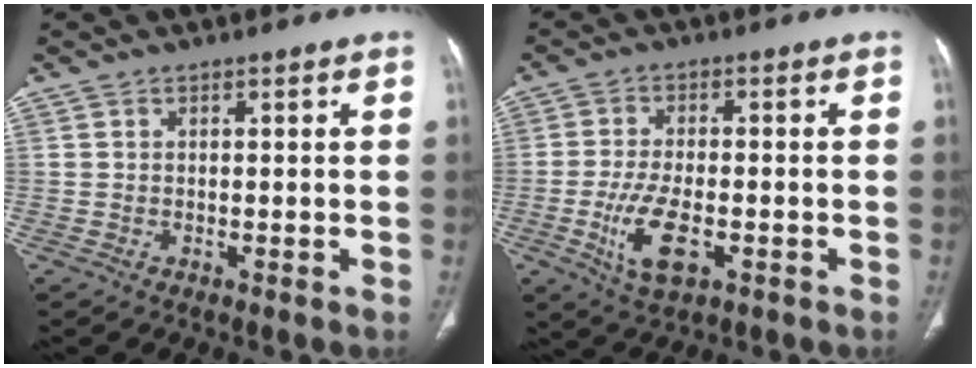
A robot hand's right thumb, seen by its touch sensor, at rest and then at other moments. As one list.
[{"total": 8.9, "force": [-2.8, 4.1, 7.4], "torque": [-0.150, 0.002, -0.045]}]